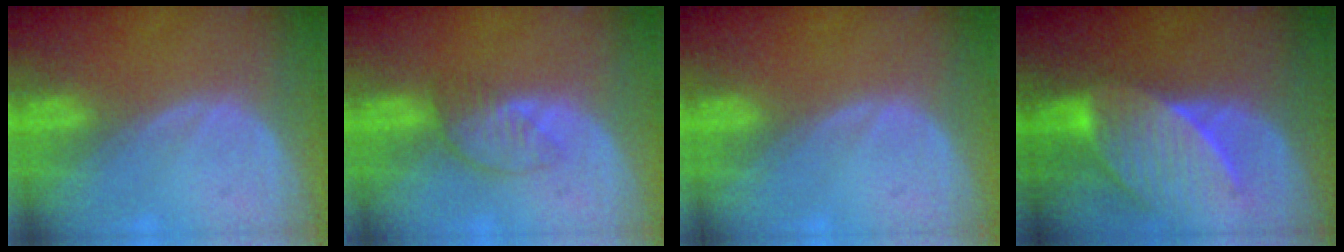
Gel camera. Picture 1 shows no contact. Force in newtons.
{"total": 4.0, "press": 3.5, "slide": 1.8}
{"total": 0.0}
{"total": 8.1, "press": 8.0, "slide": 0.9}